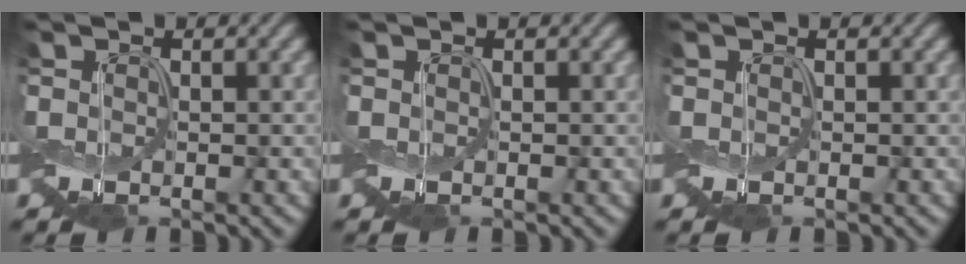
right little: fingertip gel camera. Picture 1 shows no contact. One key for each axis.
{"total": 0.0}
{"total": 0.0}